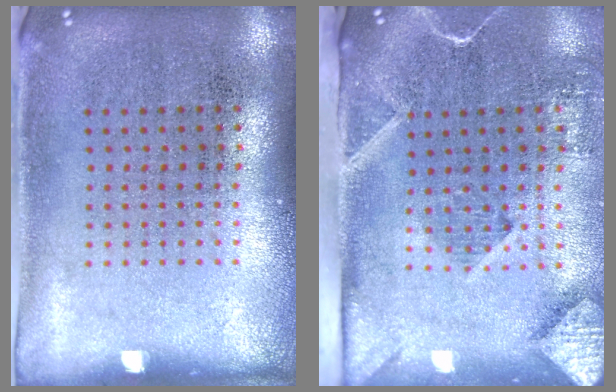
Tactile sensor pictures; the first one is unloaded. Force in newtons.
{"total": 2.8, "press": 2.1, "slide": 1.9}